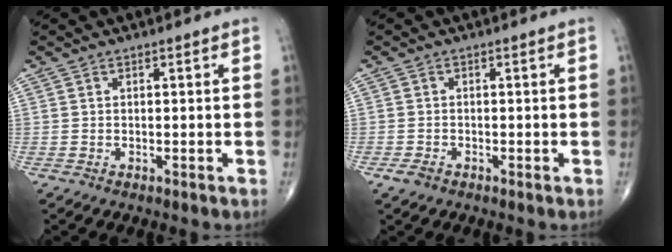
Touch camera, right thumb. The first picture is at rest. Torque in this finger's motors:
{"motor_torque": [0.69, 0.59, -0.10, -0.24, 0.04]}